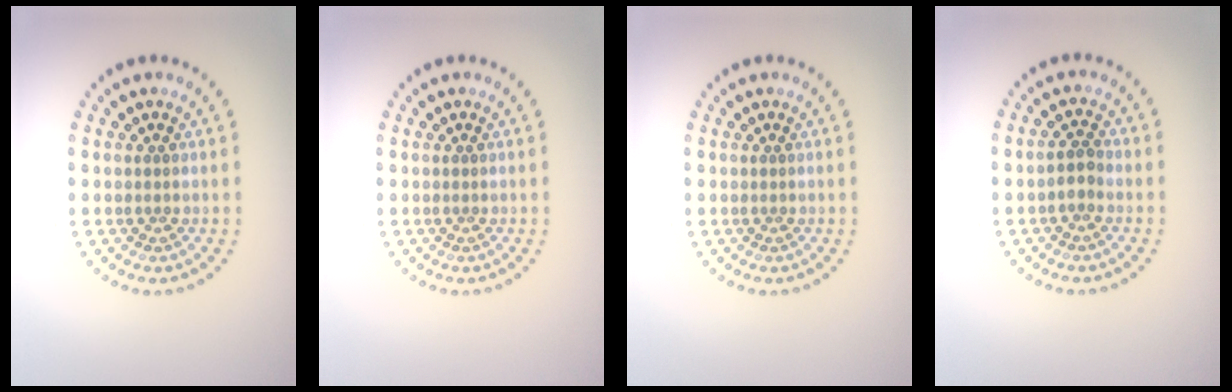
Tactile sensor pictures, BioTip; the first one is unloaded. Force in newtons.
{"total": 0.0}
{"total": 0.0}
{"total": 1.4, "press": 1.3, "slide": 0.5}